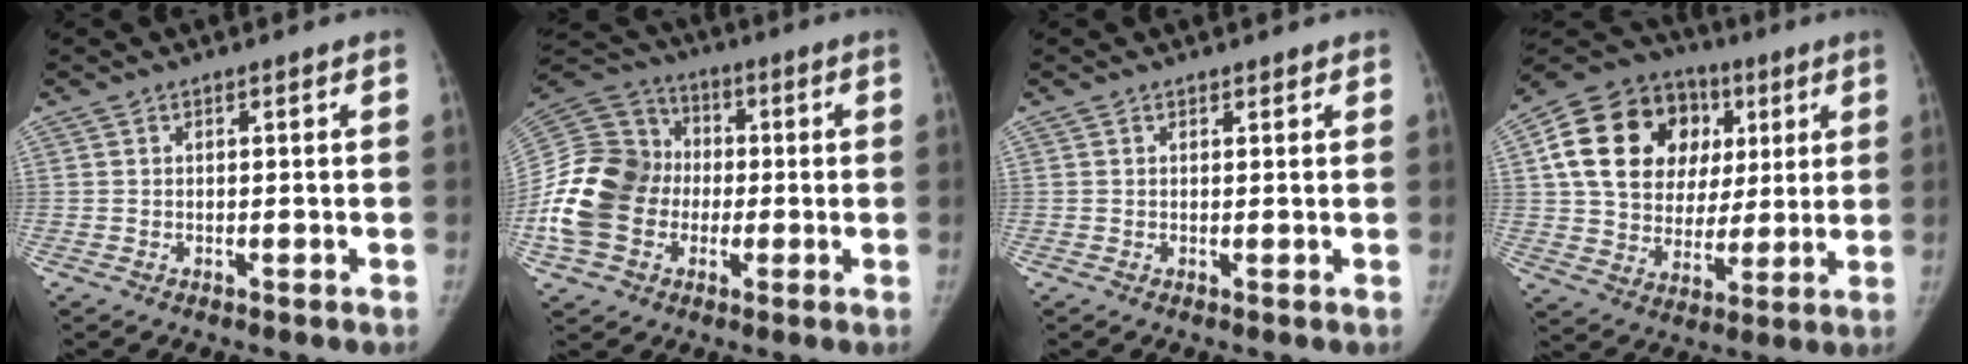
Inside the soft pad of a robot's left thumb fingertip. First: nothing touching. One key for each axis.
{"total": 19.8, "fx": -3.1, "fy": 16.1, "fz": 11.1, "tx": -0.235, "ty": 0.034, "tz": -0.057}
{"total": 0.8, "fx": 0.6, "fy": 0.5, "fz": 0.1, "tx": 0.005, "ty": -0.004, "tz": 0.006}
{"total": 22.7, "fx": 6.2, "fy": 17.5, "fz": 13.0, "tx": -0.201, "ty": 0.025, "tz": 0.108}